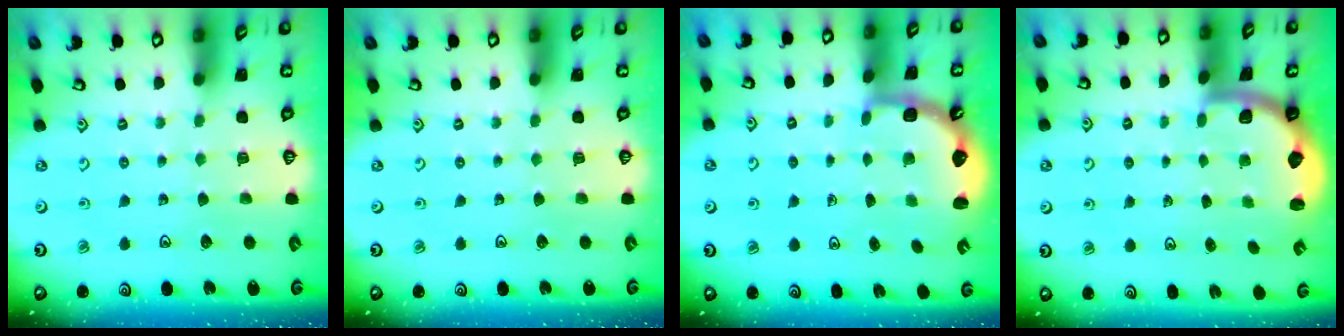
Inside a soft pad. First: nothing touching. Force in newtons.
{"total": 0.0}
{"total": 2.5, "press": 2.1, "slide": 1.4}
{"total": 2.0, "press": 2.0, "slide": 0.5}